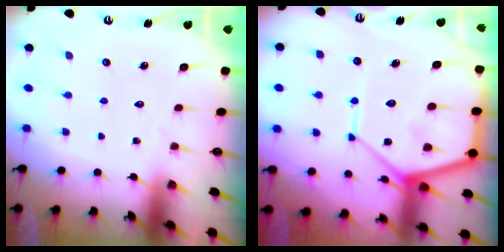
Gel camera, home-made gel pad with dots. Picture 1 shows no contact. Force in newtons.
{"total": 15.2, "press": 15.2, "slide": 1.5}